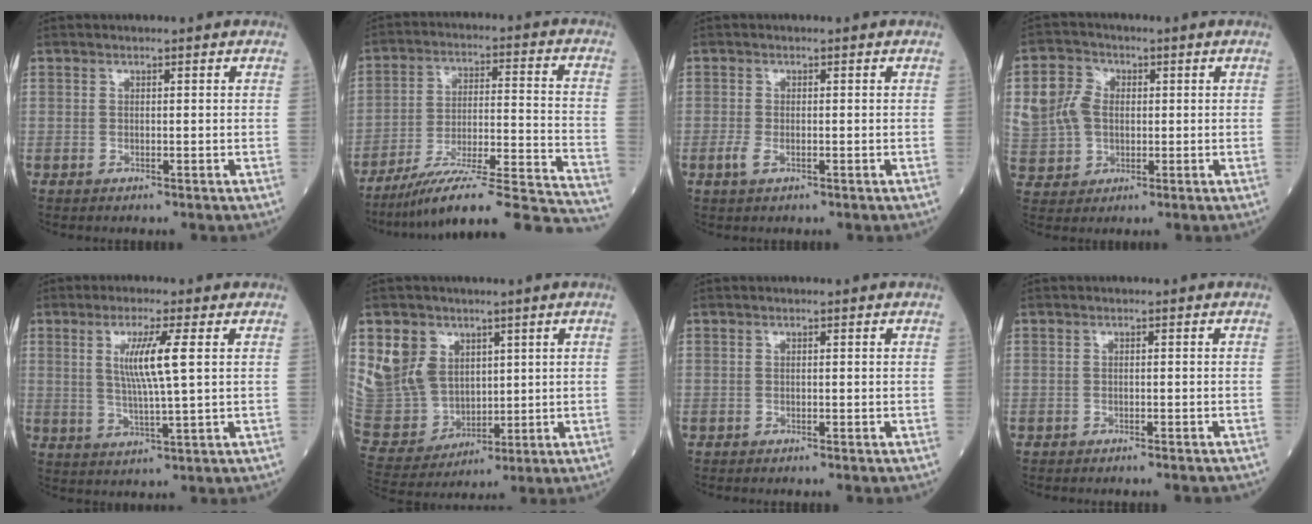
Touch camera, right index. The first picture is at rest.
{"total": 23.8, "force": [-21.5, -0.1, 10.3], "torque": [-0.102, 0.007, -0.318]}
{"total": 1.9, "force": [-0.7, 0.9, 1.5], "torque": [-0.039, -0.002, -0.014]}
{"total": 8.7, "force": [1.2, 7.5, 4.3], "torque": [-0.109, 0.021, 0.033]}
{"total": 6.9, "force": [1.8, -0.4, 6.7], "torque": [-0.132, -0.005, 0.036]}
{"total": 12.1, "force": [5.3, 9.7, 4.8], "torque": [-0.130, 0.016, 0.124]}
{"total": 0.8, "force": [-0.8, 0.0, 0.3], "torque": [-0.005, -0.001, -0.012]}
{"total": 3.1, "force": [-2.9, 0.2, 0.9], "torque": [-0.012, -0.004, -0.037]}